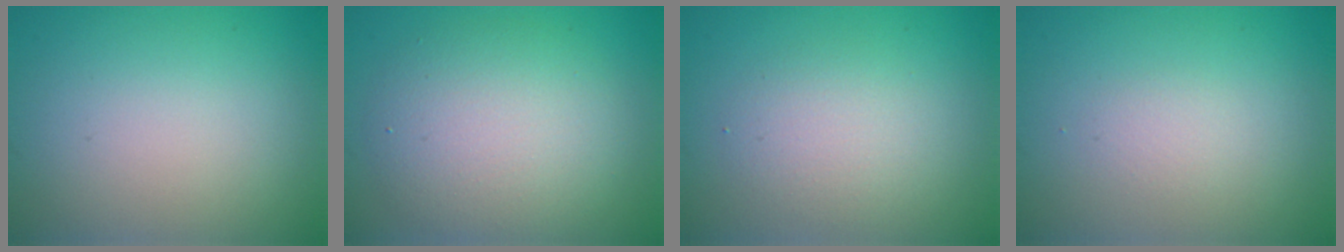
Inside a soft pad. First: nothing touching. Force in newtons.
{"total": 5.7, "press": 5.7, "slide": 0.2}
{"total": 2.5, "press": 2.5, "slide": 0.2}
{"total": 0.8, "press": 0.8, "slide": 0.1}